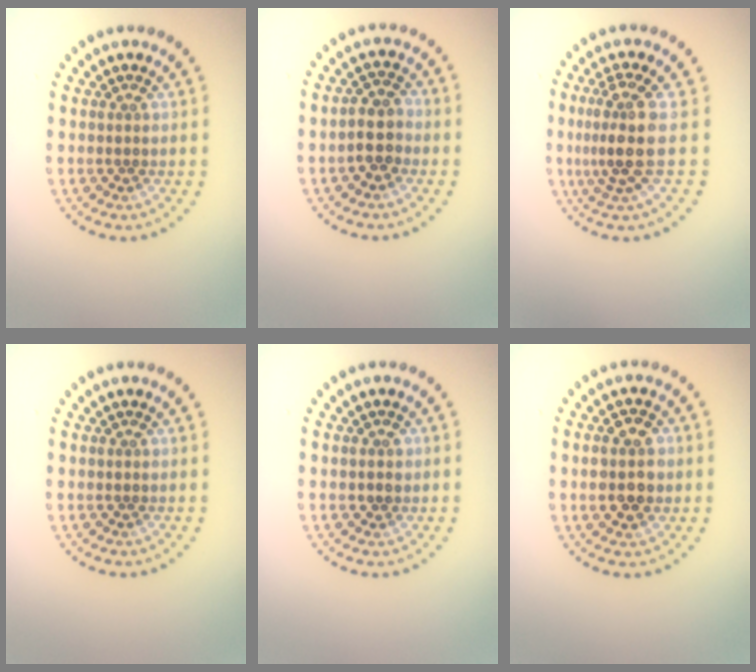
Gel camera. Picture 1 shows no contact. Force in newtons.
{"total": 2.5, "press": 2.2, "slide": 1.1}
{"total": 3.8, "press": 2.8, "slide": 2.5}
{"total": 0.0}
{"total": 0.6, "press": 0.6, "slide": 0.2}
{"total": 3.8, "press": 3.8, "slide": 0.0}